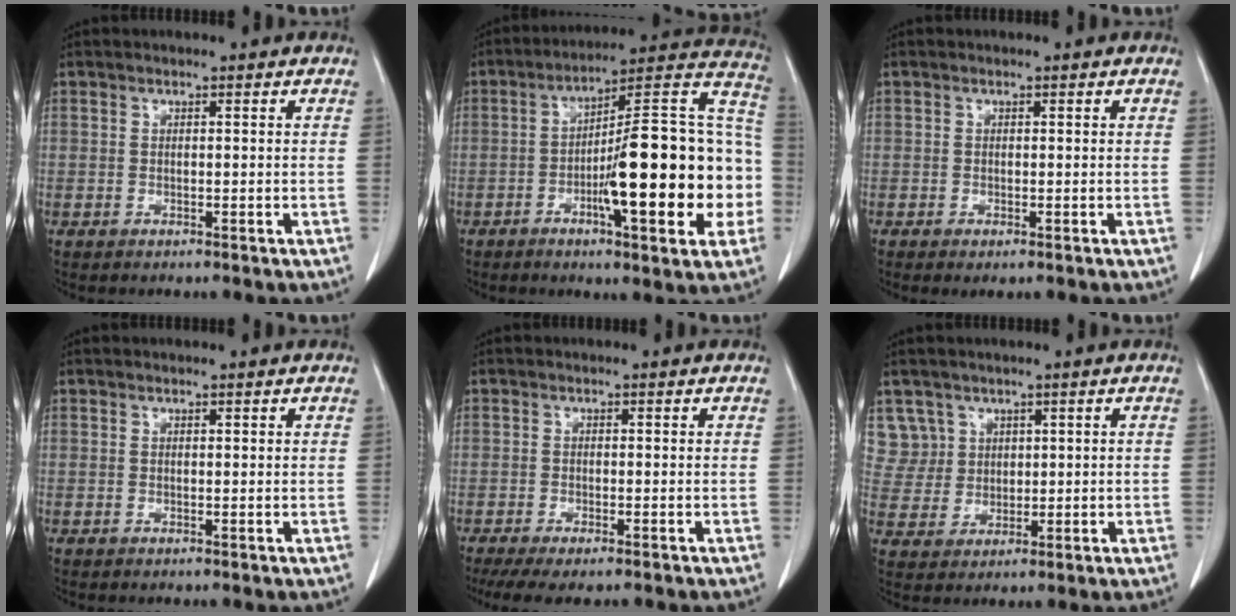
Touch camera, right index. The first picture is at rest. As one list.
[{"total": 22.8, "force": [-4.6, 3.9, 22.0], "torque": [-0.263, 0.029, -0.064]}, {"total": 1.2, "force": [-0.5, 0.4, 1.1], "torque": [-0.015, -0.001, -0.006]}, {"total": 0.0}, {"total": 7.3, "force": [-5.6, 1.6, 4.4], "torque": [-0.063, -0.010, -0.088]}, {"total": 5.5, "force": [2.8, 4.7, -0.5], "torque": [0.020, 0.011, 0.061]}]